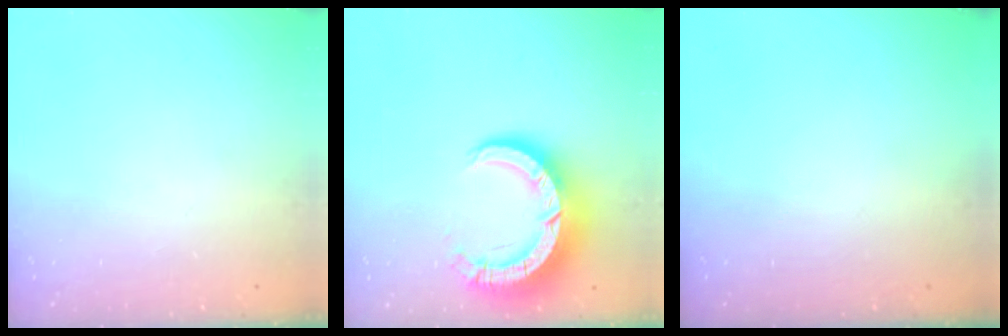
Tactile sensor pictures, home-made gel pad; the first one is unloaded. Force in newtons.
{"total": 12.0, "press": 11.9, "slide": 1.2}
{"total": 0.0}